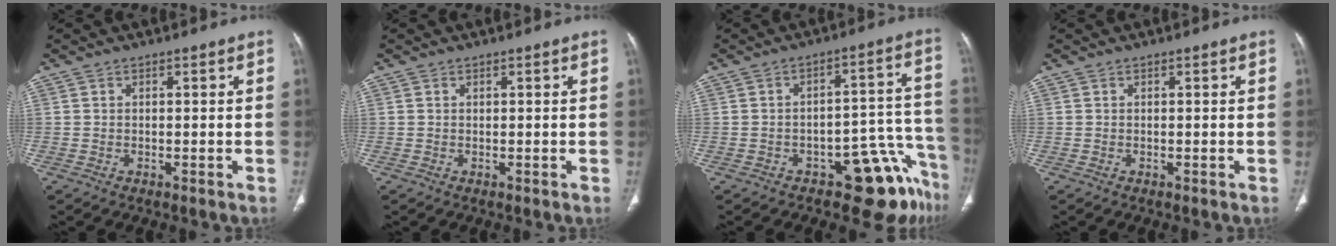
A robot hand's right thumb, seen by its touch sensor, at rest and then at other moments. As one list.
[{"total": 0.0}, {"total": 12.1, "force": [-8.2, 5.4, 7.1], "torque": [-0.020, 0.098, -0.112]}, {"total": 0.0}]